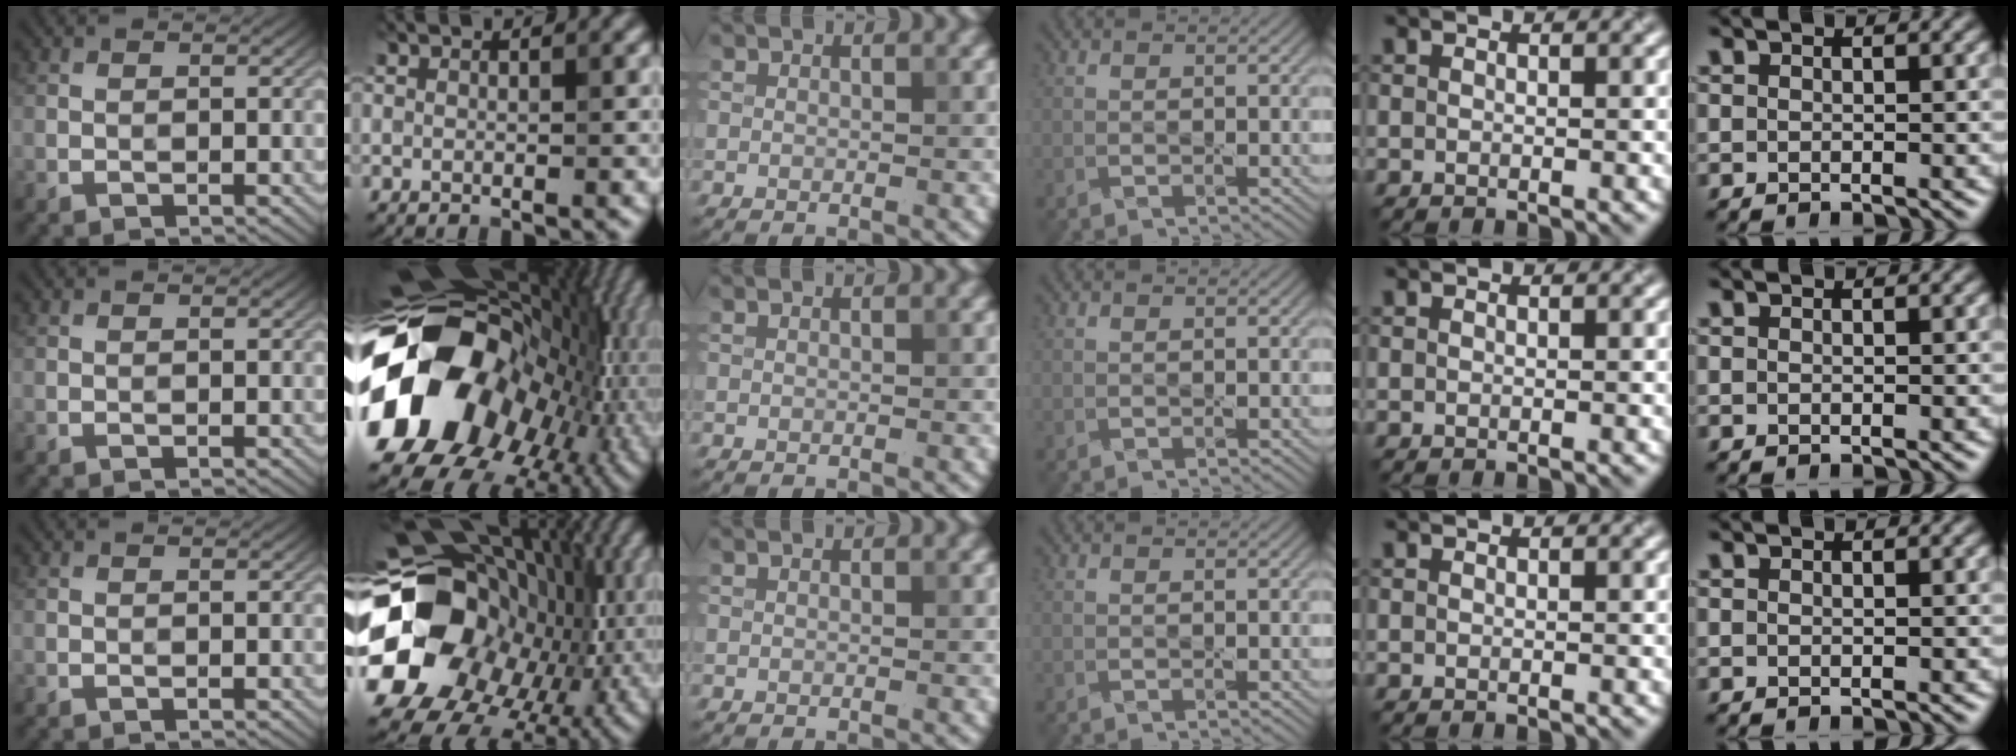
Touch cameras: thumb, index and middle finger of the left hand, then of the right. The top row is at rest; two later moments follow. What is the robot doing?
{"motion": "press", "object": "camera"}